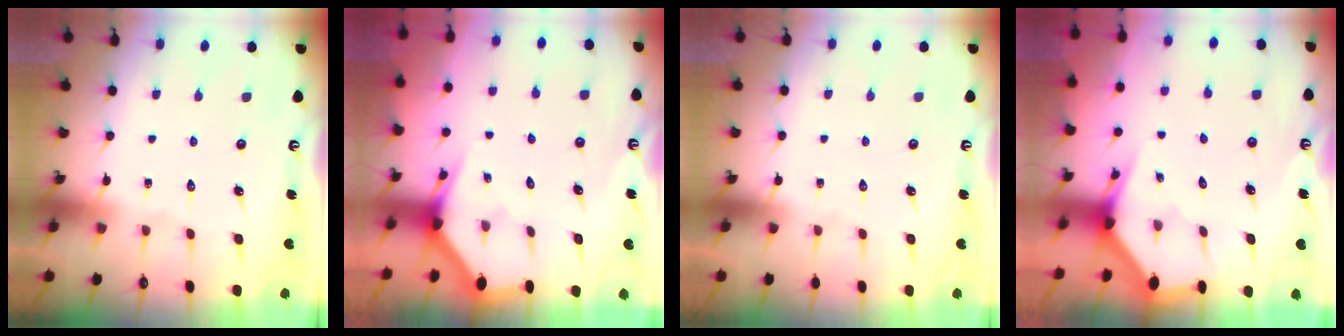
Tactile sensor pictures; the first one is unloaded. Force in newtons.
{"total": 3.0, "press": 3.0, "slide": 0.1}
{"total": 0.0}
{"total": 2.9, "press": 2.9, "slide": 0.1}